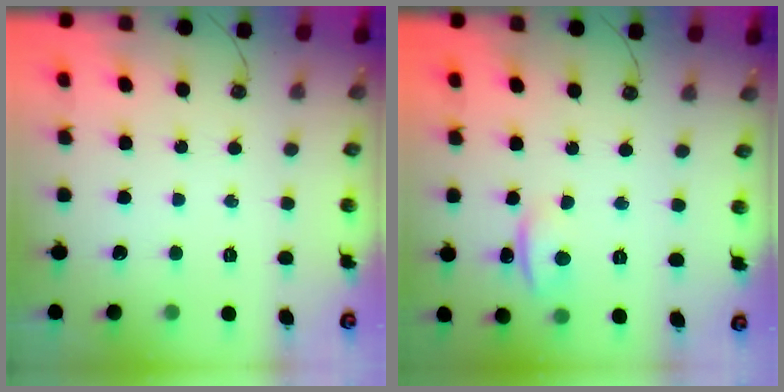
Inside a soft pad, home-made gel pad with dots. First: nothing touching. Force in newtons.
{"total": 1.5, "press": 1.3, "slide": 0.7}